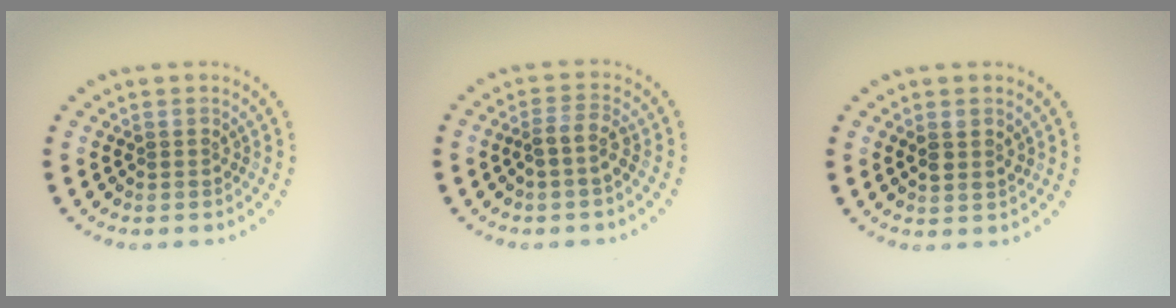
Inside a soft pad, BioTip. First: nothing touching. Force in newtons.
{"total": 1.9, "press": 1.5, "slide": 1.2}
{"total": 1.5, "press": 1.4, "slide": 0.6}